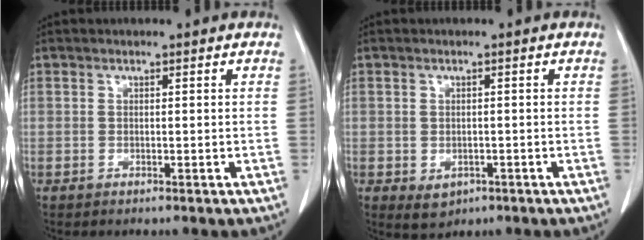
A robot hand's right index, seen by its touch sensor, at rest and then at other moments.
{"total": 2.8, "force": [-1.1, 2.1, 1.4], "torque": [-0.018, -0.001, -0.003]}